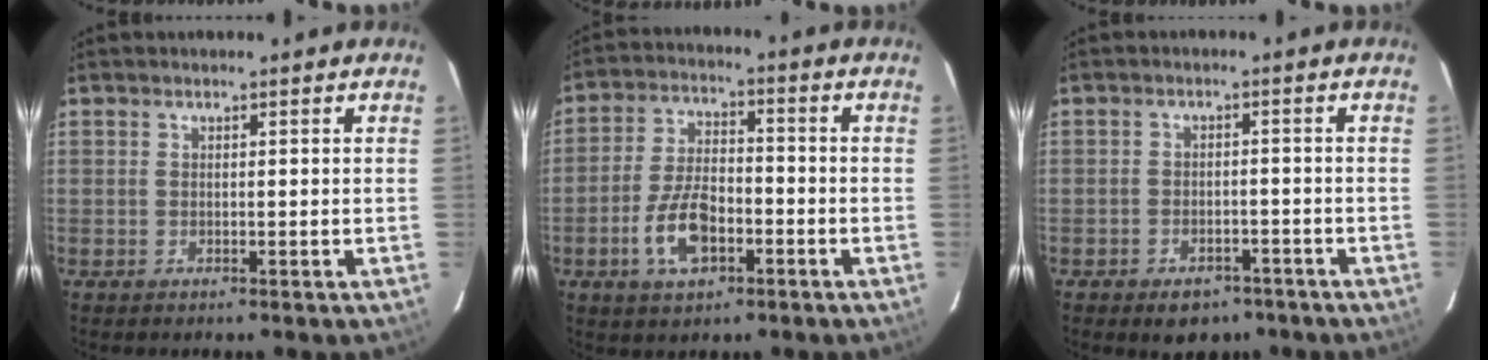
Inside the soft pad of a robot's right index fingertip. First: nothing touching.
{"total": 10.0, "force": [-4.1, 5.0, 7.6], "torque": [-0.159, 0.005, -0.069]}
{"total": 6.7, "force": [-4.7, 4.1, 2.5], "torque": [-0.052, 0.009, -0.053]}